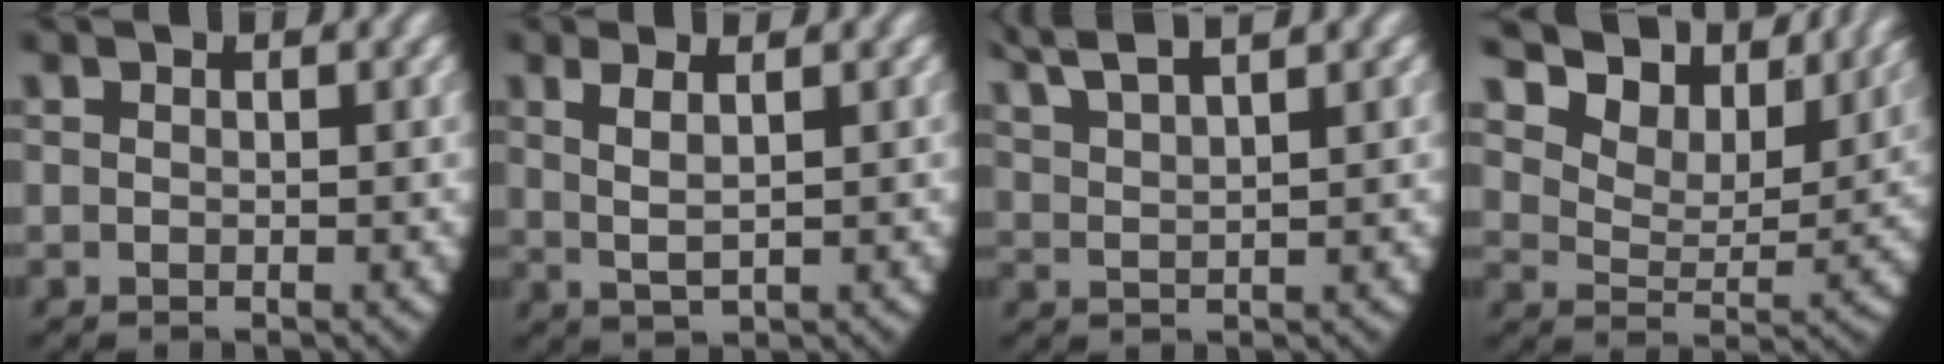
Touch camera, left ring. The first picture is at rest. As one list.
[{"total": 2.8, "force": [0.8, 1.2, 2.4], "torque": [-0.054, -0.004, 0.025]}, {"total": 4.1, "force": [3.6, 0.5, 1.9], "torque": [-0.045, 0.008, 0.067]}, {"total": 10.3, "force": [6.8, 5.3, 5.6], "torque": [-0.117, 0.011, 0.102]}]